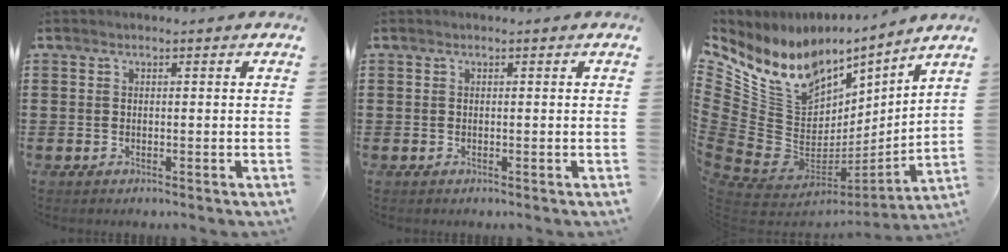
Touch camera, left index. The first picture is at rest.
{"total": 0.0}
{"total": 12.5, "force": [4.8, 9.9, 6.0], "torque": [-0.149, -0.057, 0.080]}